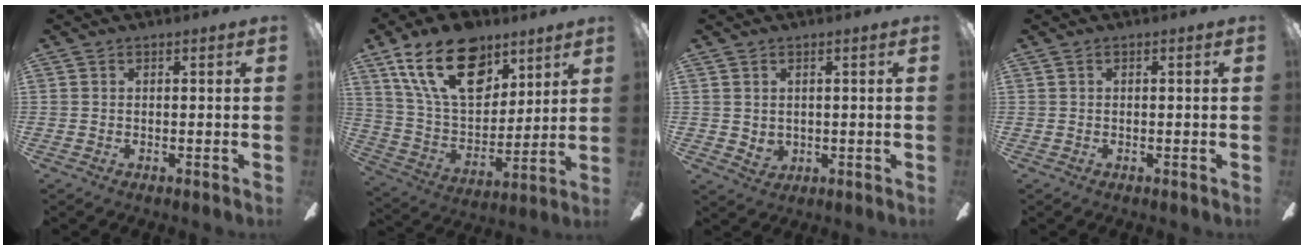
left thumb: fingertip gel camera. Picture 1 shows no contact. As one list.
[{"total": 22.4, "force": [12.4, 13.0, 13.3], "torque": [-0.241, -0.052, 0.221]}, {"total": 2.6, "force": [1.4, 2.1, 0.5], "torque": [-0.006, -0.005, 0.027]}, {"total": 0.0}]